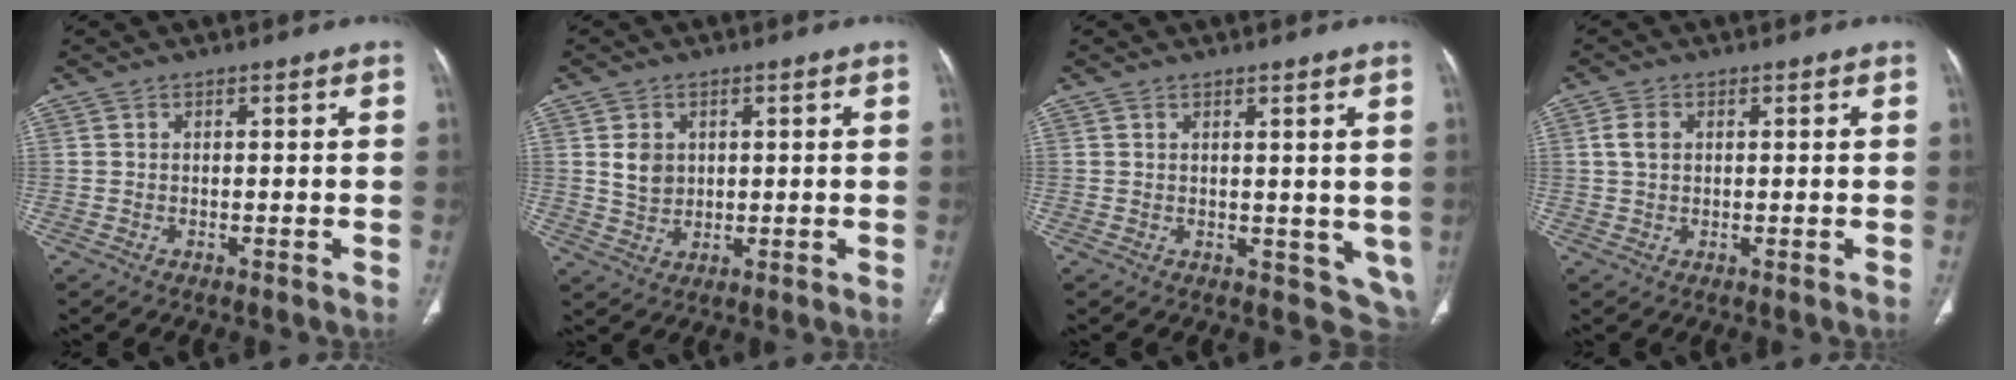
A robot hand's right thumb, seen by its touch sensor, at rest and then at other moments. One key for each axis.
{"total": 4.6, "fx": 1.1, "fy": 3.8, "fz": 2.4, "tx": -0.025, "ty": -0.008, "tz": 0.027}
{"total": 5.1, "fx": 1.6, "fy": 3.2, "fz": 3.7, "tx": -0.030, "ty": -0.019, "tz": 0.033}
{"total": 2.9, "fx": 0.7, "fy": 2.0, "fz": 1.9, "tx": -0.041, "ty": 0.005, "tz": 0.013}